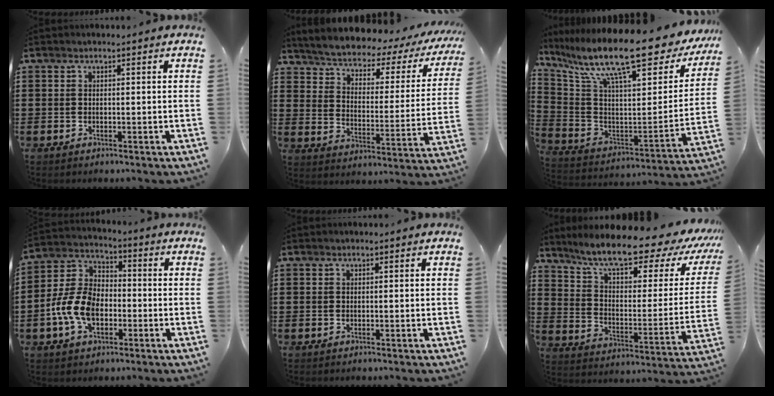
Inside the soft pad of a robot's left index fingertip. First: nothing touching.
{"total": 3.4, "force": [3.0, 0.7, 1.4], "torque": [-0.048, -0.033, 0.041]}
{"total": 16.3, "force": [12.1, 2.2, 10.8], "torque": [-0.216, -0.085, 0.197]}
{"total": 9.2, "force": [-3.0, 5.8, 6.4], "torque": [-0.168, 0.004, -0.066]}
{"total": 0.0}
{"total": 11.5, "force": [9.4, 1.6, 6.5], "torque": [-0.144, -0.059, 0.157]}